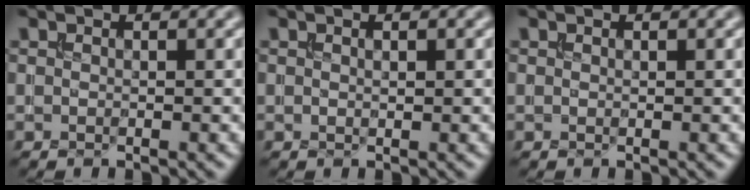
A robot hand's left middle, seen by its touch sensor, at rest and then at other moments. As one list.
[{"total": 0.8, "force": [0.2, 0.3, 0.6], "torque": [-0.010, 0.000, 0.004]}, {"total": 0.0}]